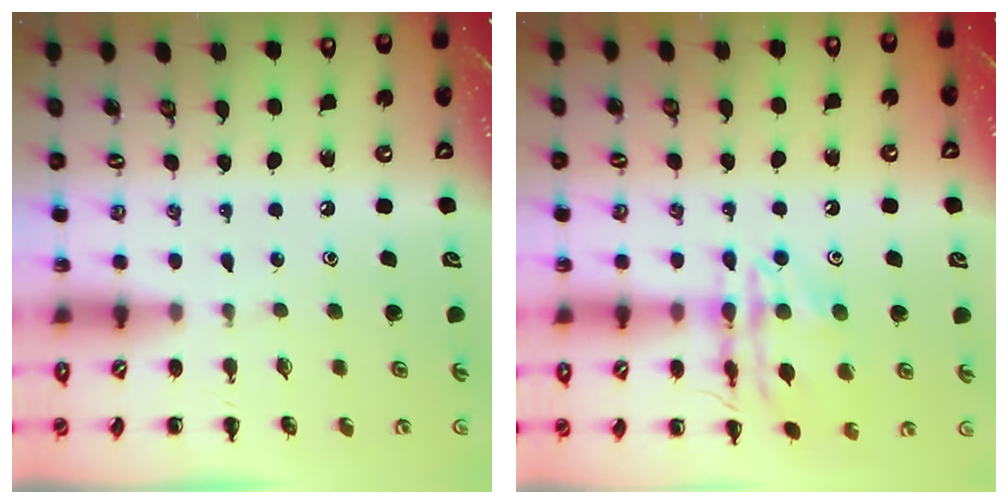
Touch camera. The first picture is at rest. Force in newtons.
{"total": 15.4, "press": 15.3, "slide": 1.2}